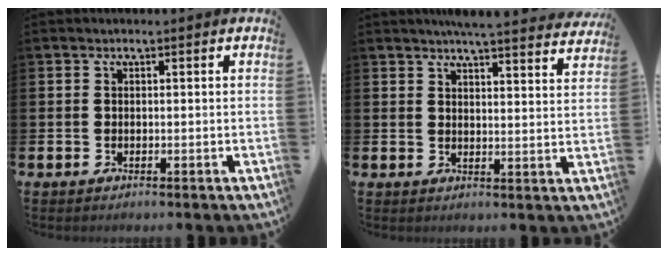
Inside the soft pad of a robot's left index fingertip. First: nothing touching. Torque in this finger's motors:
{"motor_torque": [0.68, -0.83, 0.41, 0.08]}